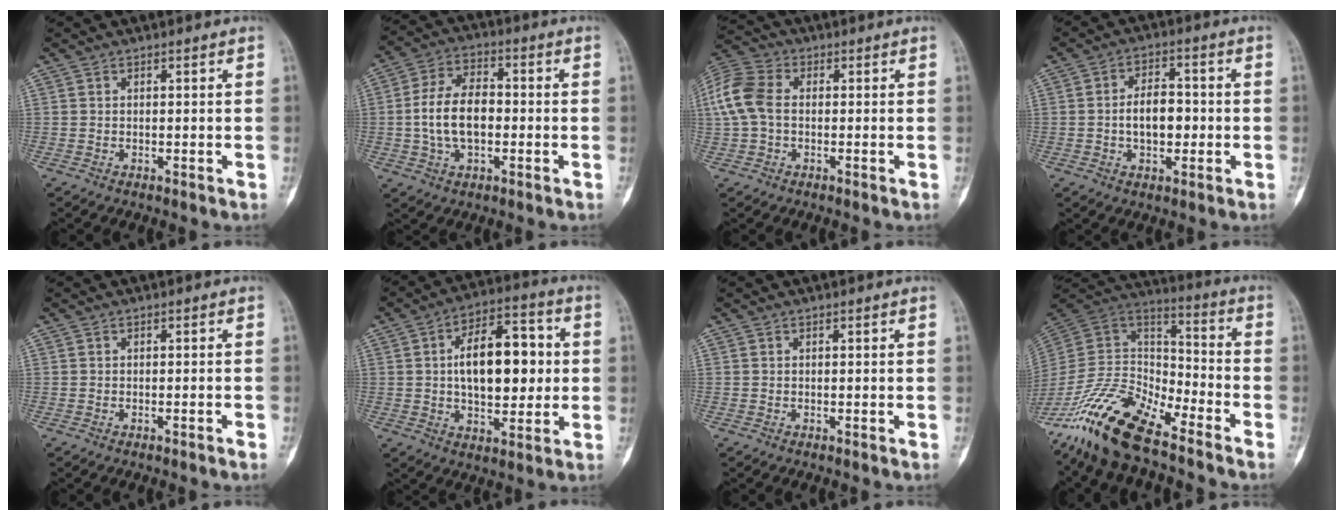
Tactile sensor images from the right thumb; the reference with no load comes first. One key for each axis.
{"total": 11.3, "fx": -1.0, "fy": 6.8, "fz": 9.0, "tx": -0.162, "ty": 0.022, "tz": -0.022}
{"total": 10.0, "fx": 0.3, "fy": 7.0, "fz": 7.1, "tx": -0.160, "ty": 0.026, "tz": -0.001}
{"total": 7.7, "fx": -0.8, "fy": 4.7, "fz": 6.1, "tx": -0.085, "ty": 0.014, "tz": -0.015}
{"total": 0.5, "fx": -0.4, "fy": -0.1, "fz": 0.4, "tx": -0.009, "ty": 0.002, "tz": -0.005}
{"total": 16.8, "fx": 1.5, "fy": 8.9, "fz": 14.1, "tx": -0.187, "ty": 0.017, "tz": 0.022}
{"total": 0.0}
{"total": 19.3, "fx": -14.2, "fy": 6.4, "fz": 11.3, "tx": -0.206, "ty": 0.070, "tz": -0.272}